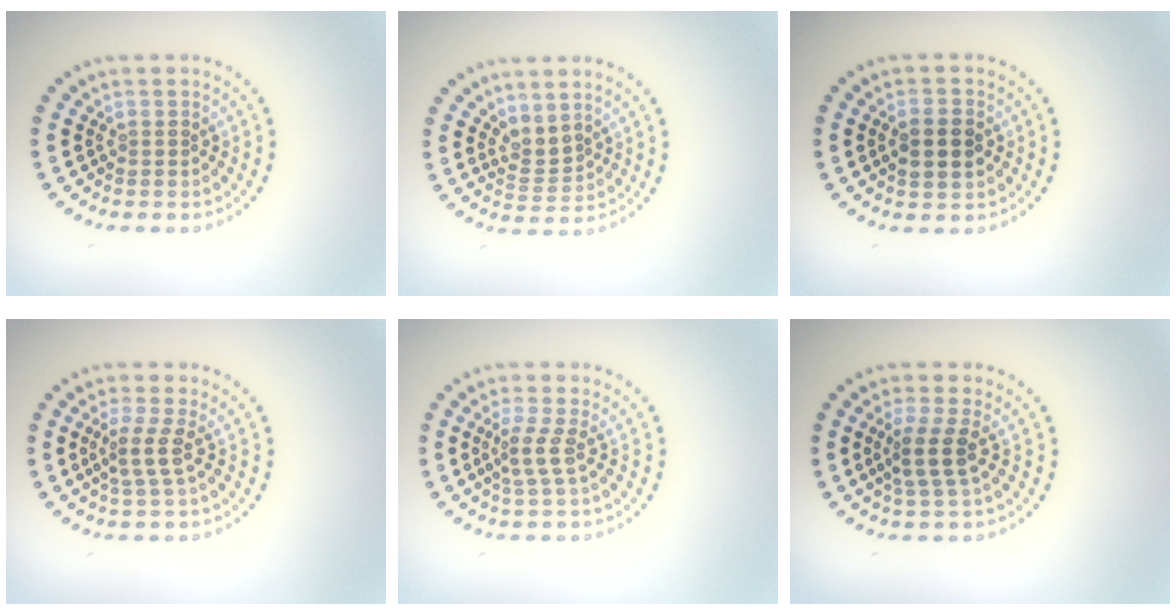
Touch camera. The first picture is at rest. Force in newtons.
{"total": 1.8, "press": 1.4, "slide": 1.1}
{"total": 2.7, "press": 2.7, "slide": 0.2}
{"total": 2.1, "press": 1.6, "slide": 1.4}
{"total": 2.1, "press": 1.5, "slide": 1.5}
{"total": 2.6, "press": 2.1, "slide": 1.6}